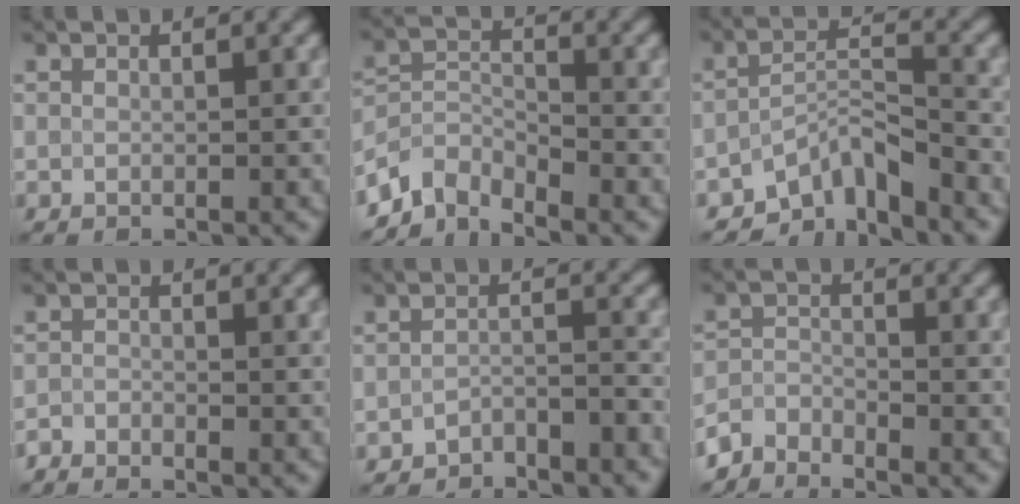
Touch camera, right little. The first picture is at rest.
{"total": 3.7, "force": [-3.4, 1.3, 0.8], "torque": [-0.010, 0.001, -0.081]}
{"total": 4.8, "force": [-4.0, 1.5, 2.3], "torque": [-0.027, 0.007, -0.077]}
{"total": 1.6, "force": [-1.5, 0.1, 0.3], "torque": [-0.009, -0.002, -0.036]}
{"total": 2.6, "force": [-2.4, 0.5, 0.7], "torque": [-0.015, 0.005, -0.047]}
{"total": 2.6, "force": [-2.5, 0.6, 0.3], "torque": [-0.006, 0.000, -0.063]}